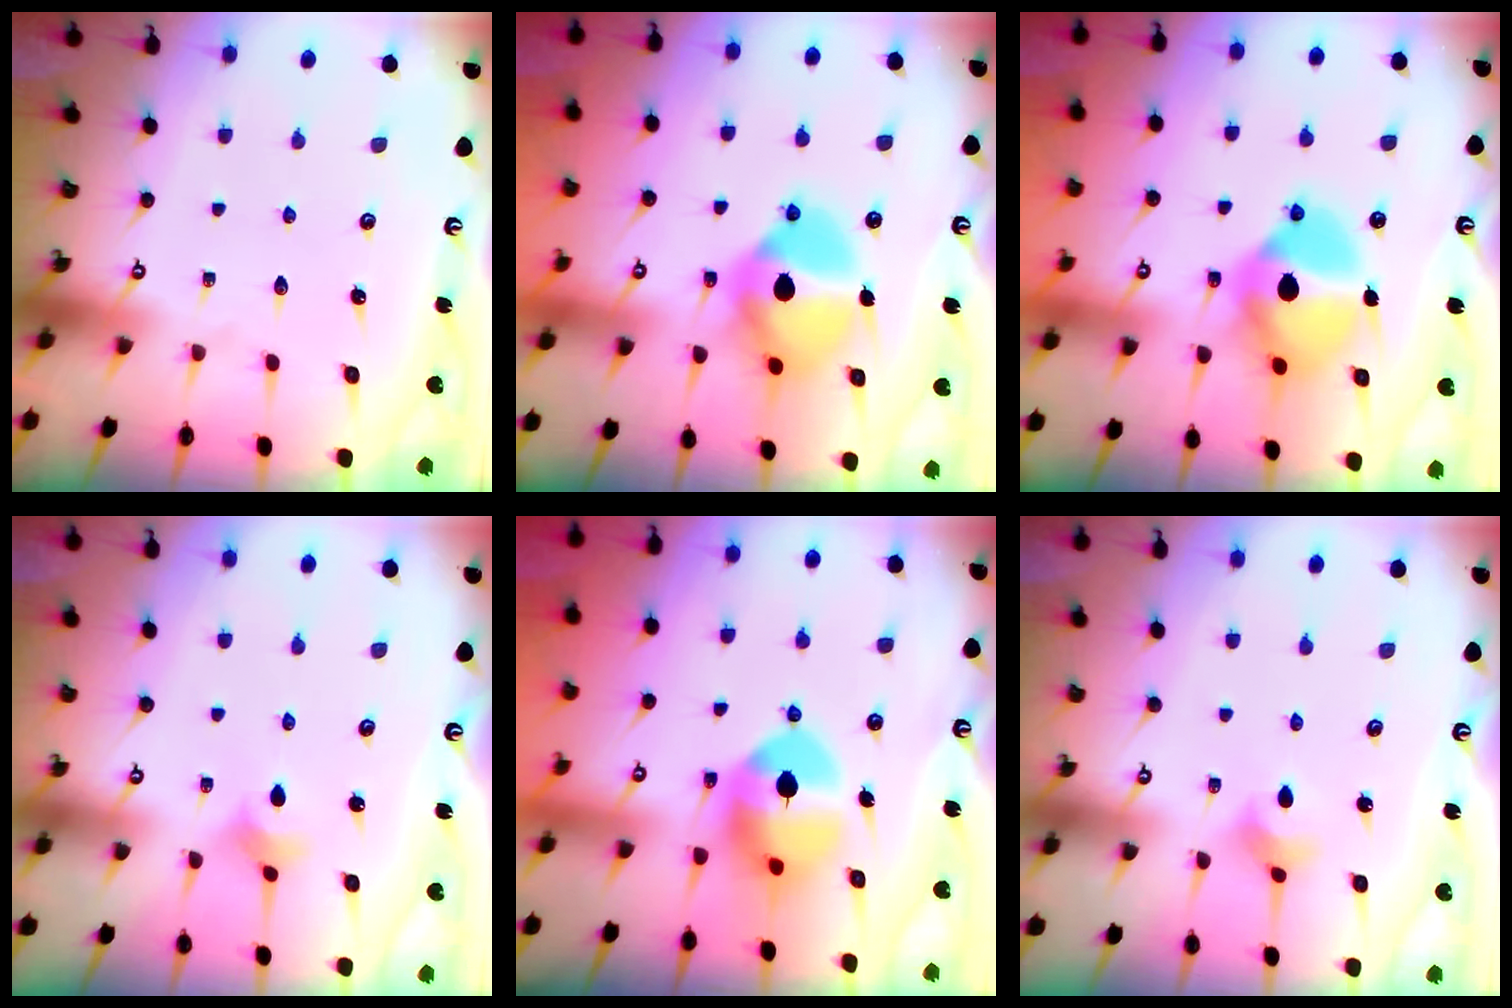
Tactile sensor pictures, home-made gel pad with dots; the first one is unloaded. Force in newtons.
{"total": 16.9, "press": 16.9, "slide": 0.3}
{"total": 16.9, "press": 16.9, "slide": 0.3}
{"total": 3.3, "press": 3.3, "slide": 0.5}
{"total": 10.6, "press": 10.5, "slide": 1.6}
{"total": 3.9, "press": 3.8, "slide": 0.8}